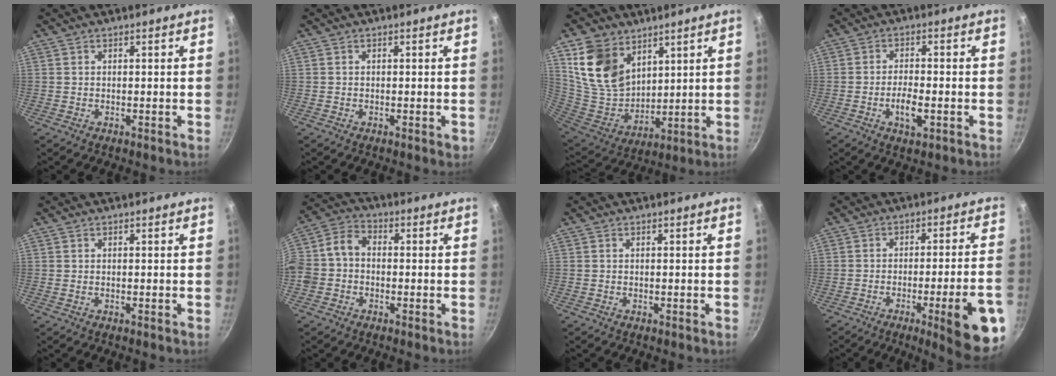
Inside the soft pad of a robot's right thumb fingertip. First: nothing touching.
{"total": 0.8, "force": [-0.3, 0.3, 0.7], "torque": [-0.006, 0.001, -0.005]}
{"total": 15.7, "force": [8.3, 10.8, 7.8], "torque": [-0.130, -0.052, 0.174]}
{"total": 5.1, "force": [-1.7, 1.8, 4.4], "torque": [-0.078, 0.008, -0.031]}
{"total": 0.0}
{"total": 8.3, "force": [-1.4, 6.4, 5.1], "torque": [-0.092, 0.034, -0.046]}
{"total": 0.0}
{"total": 15.3, "force": [-6.4, 2.3, 13.7], "torque": [-0.164, 0.029, -0.081]}